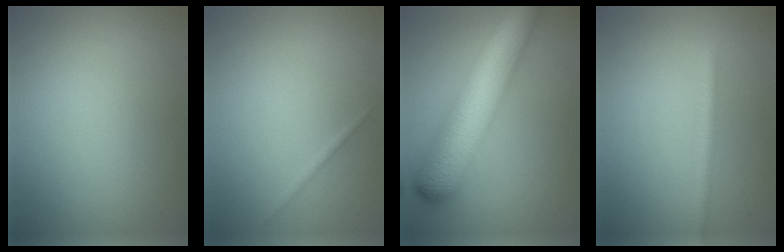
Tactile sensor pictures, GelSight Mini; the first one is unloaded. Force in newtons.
{"total": 0.6, "press": 0.6, "slide": 0.0}
{"total": 10.6, "press": 10.6, "slide": 0.4}
{"total": 2.2, "press": 2.1, "slide": 0.1}